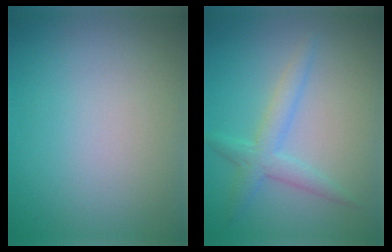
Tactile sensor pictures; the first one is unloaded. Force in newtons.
{"total": 2.7, "press": 2.7, "slide": 0.0}